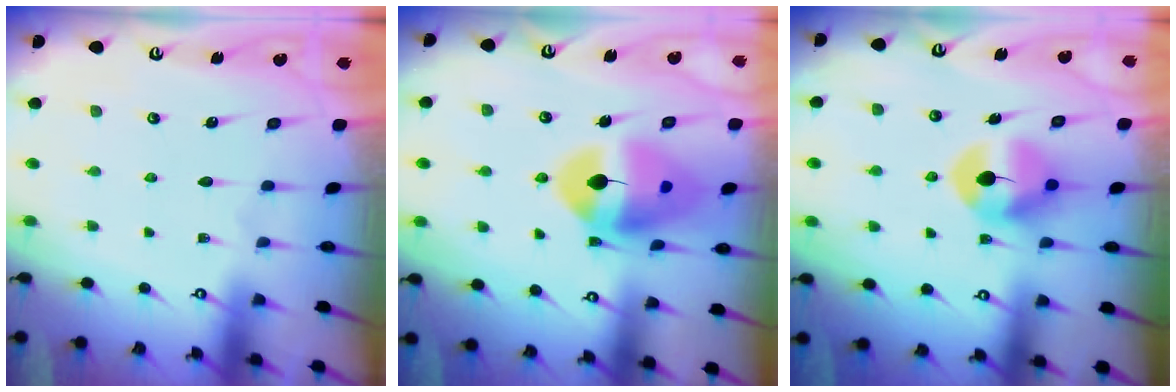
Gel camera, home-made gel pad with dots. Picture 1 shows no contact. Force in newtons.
{"total": 14.0, "press": 13.9, "slide": 1.7}
{"total": 7.2, "press": 7.2, "slide": 0.6}